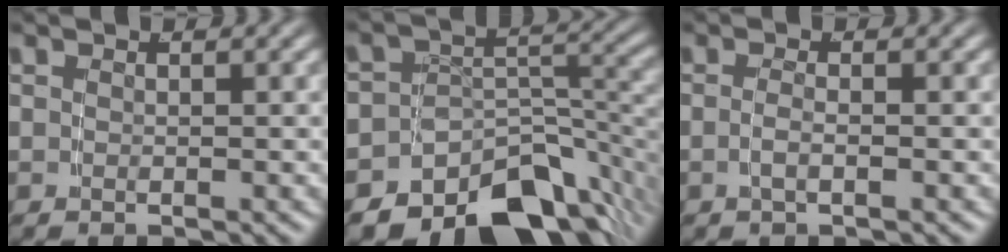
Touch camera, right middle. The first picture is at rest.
{"total": 14.6, "force": [-9.0, 8.9, 7.4], "torque": [-0.113, -0.031, -0.133]}
{"total": 1.4, "force": [-0.9, -0.5, 0.9], "torque": [-0.024, -0.008, -0.011]}